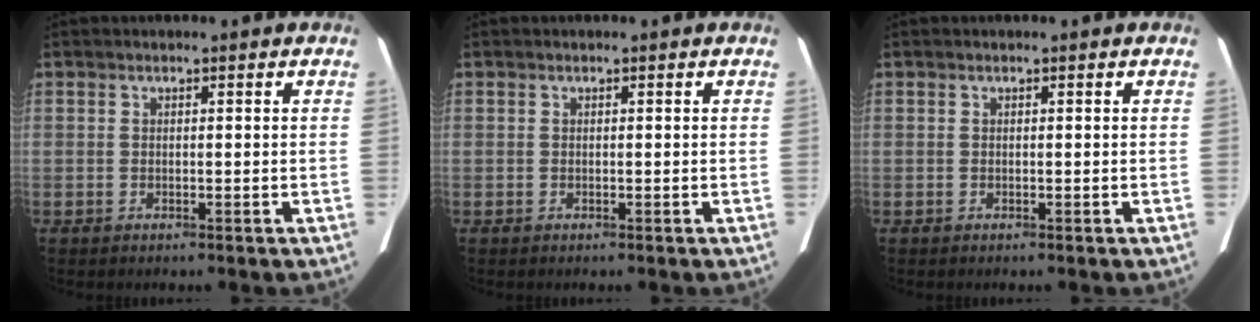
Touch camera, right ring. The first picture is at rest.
{"total": 0.0}
{"total": 0.0}